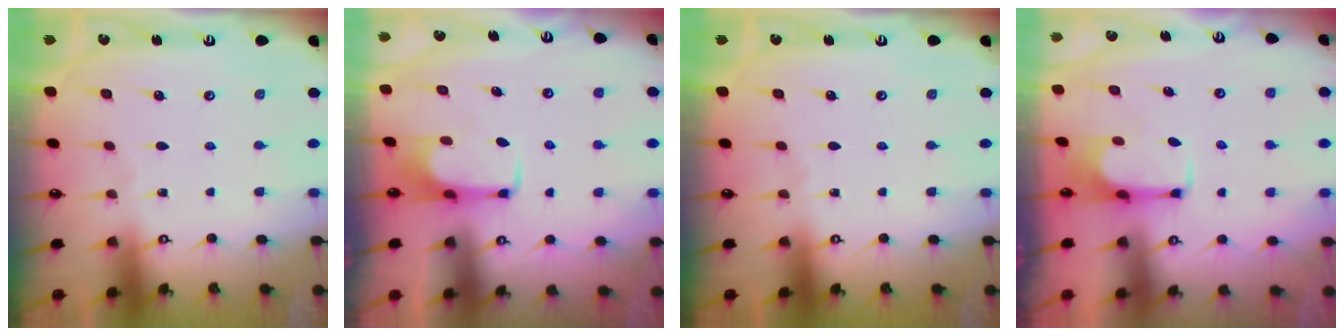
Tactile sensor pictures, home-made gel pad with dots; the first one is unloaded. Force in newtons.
{"total": 2.0, "press": 1.9, "slide": 0.3}
{"total": 0.0}
{"total": 3.8, "press": 3.7, "slide": 0.7}